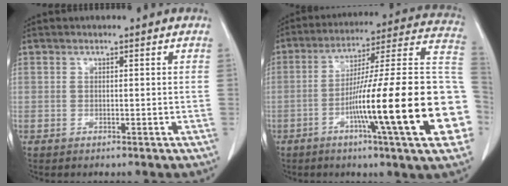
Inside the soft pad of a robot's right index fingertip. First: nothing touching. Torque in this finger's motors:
{"motor_torque": [2.14, 0.00, 0.63, 0.21]}